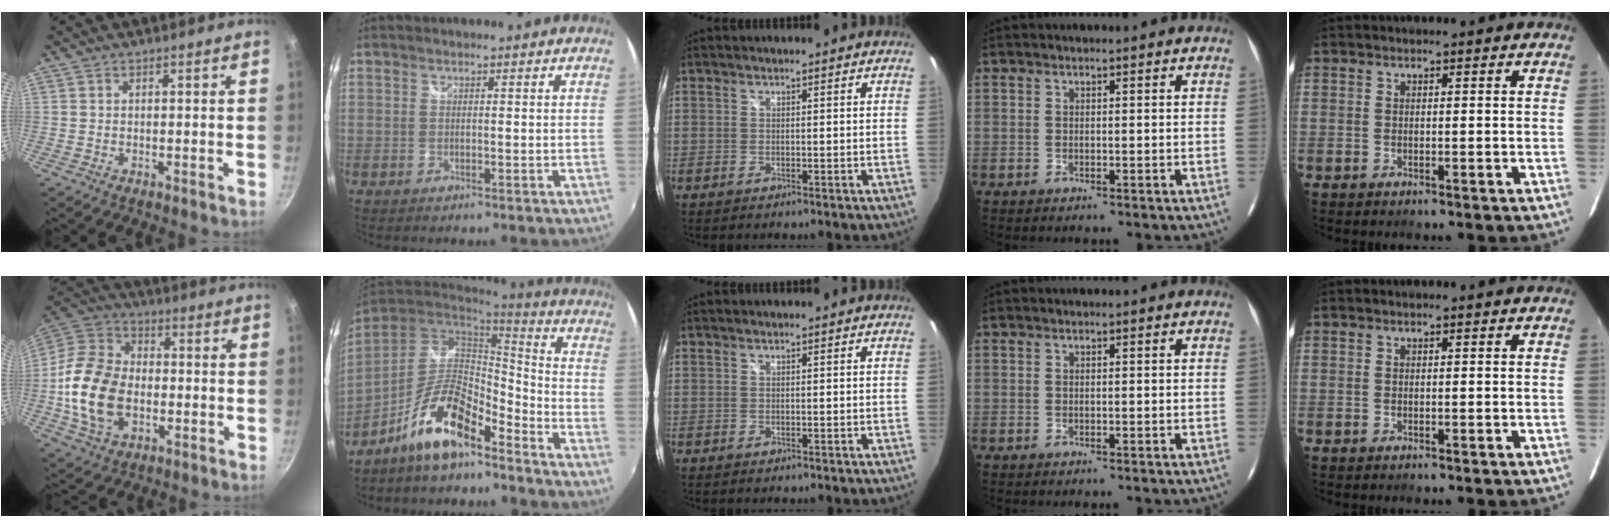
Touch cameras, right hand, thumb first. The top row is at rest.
{"thumb": {"total": 17.8, "force": [-2.6, 12.4, 12.5], "torque": [-0.224, 0.025, -0.055]}, "index": {"total": 13.2, "force": [-9.0, 4.1, 8.8], "torque": [-0.177, 0.002, -0.164]}}